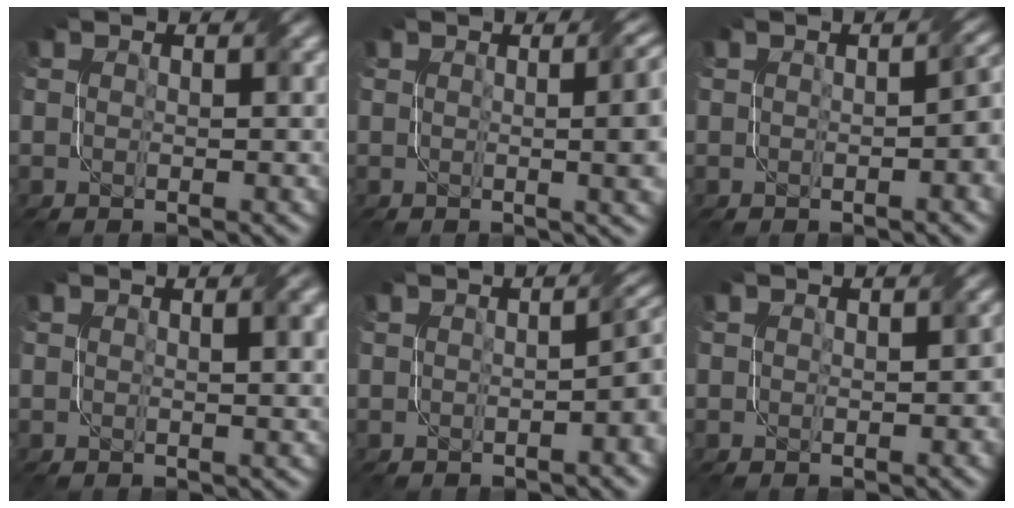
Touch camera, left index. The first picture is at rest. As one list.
[{"total": 7.7, "force": [0.6, 3.2, 7.0], "torque": [-0.031, 0.019, 0.005]}, {"total": 2.6, "force": [-0.4, 0.7, 2.5], "torque": [-0.032, 0.007, -0.002]}, {"total": 2.8, "force": [1.1, 0.9, 2.4], "torque": [-0.024, 0.006, 0.016]}, {"total": 3.4, "force": [-0.6, 1.0, 3.2], "torque": [-0.034, 0.010, -0.005]}, {"total": 1.2, "force": [0.0, 0.8, 0.9], "torque": [-0.011, 0.002, 0.002]}]